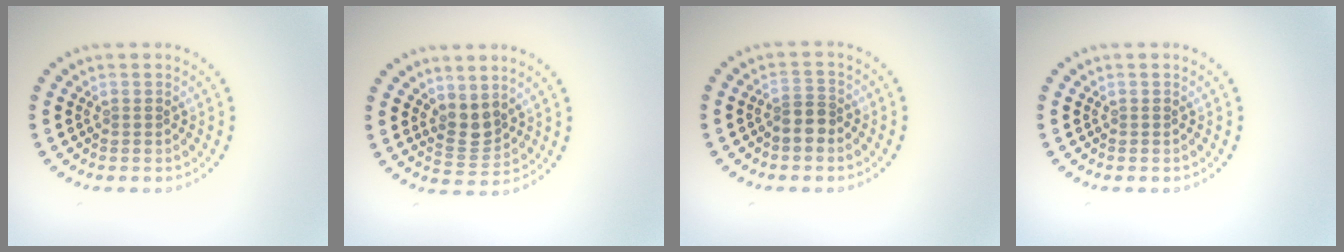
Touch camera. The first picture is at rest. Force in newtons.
{"total": 2.3, "press": 1.9, "slide": 1.3}
{"total": 2.2, "press": 1.8, "slide": 1.2}
{"total": 0.0}